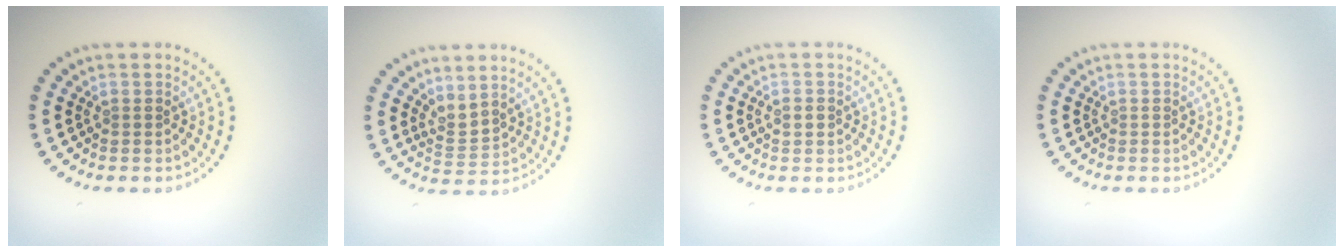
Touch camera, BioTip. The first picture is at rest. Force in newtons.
{"total": 2.2, "press": 1.6, "slide": 1.5}
{"total": 1.2, "press": 1.2, "slide": 0.0}
{"total": 0.0}